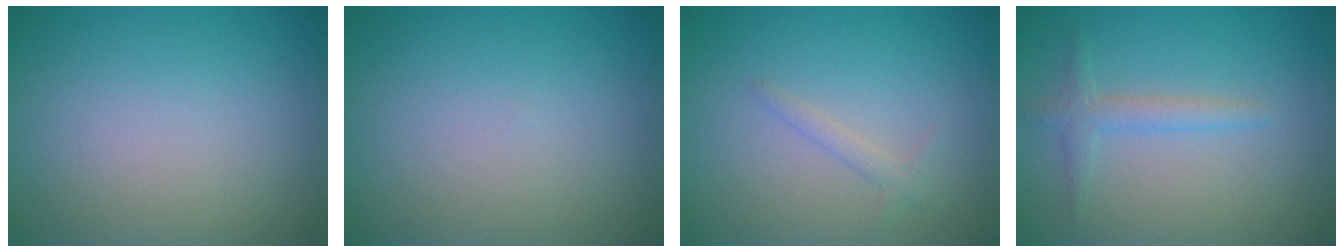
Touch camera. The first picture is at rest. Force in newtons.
{"total": 0.0}
{"total": 1.0, "press": 1.0, "slide": 0.0}
{"total": 1.8, "press": 1.8, "slide": 0.1}